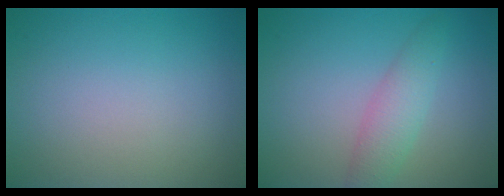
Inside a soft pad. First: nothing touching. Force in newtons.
{"total": 2.9, "press": 2.9, "slide": 0.0}